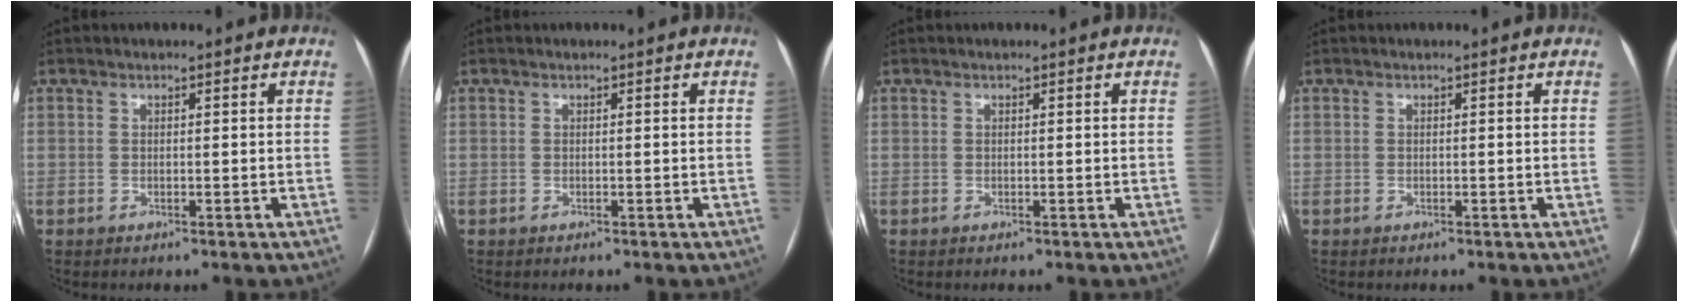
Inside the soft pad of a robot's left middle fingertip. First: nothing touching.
{"total": 0.0}
{"total": 0.0}
{"total": 0.0}